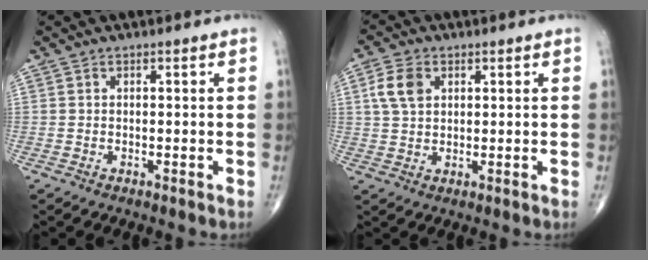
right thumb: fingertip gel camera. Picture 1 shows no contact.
{"total": 5.7, "force": [1.8, 3.9, 3.7], "torque": [-0.070, 0.002, 0.034]}